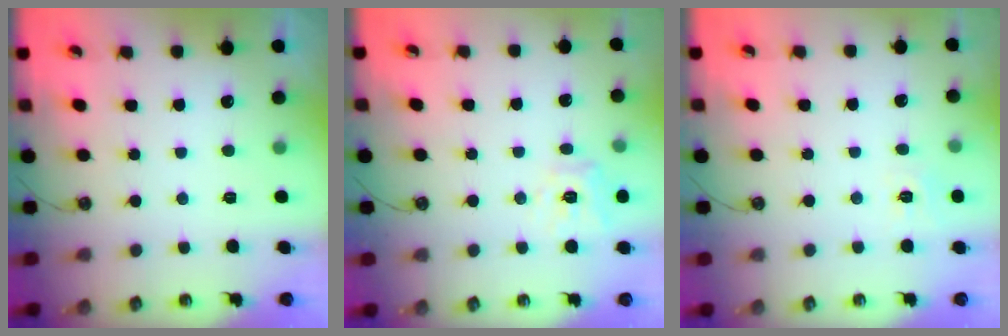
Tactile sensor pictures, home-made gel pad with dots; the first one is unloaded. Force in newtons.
{"total": 10.4, "press": 10.4, "slide": 1.1}
{"total": 6.2, "press": 6.1, "slide": 0.6}